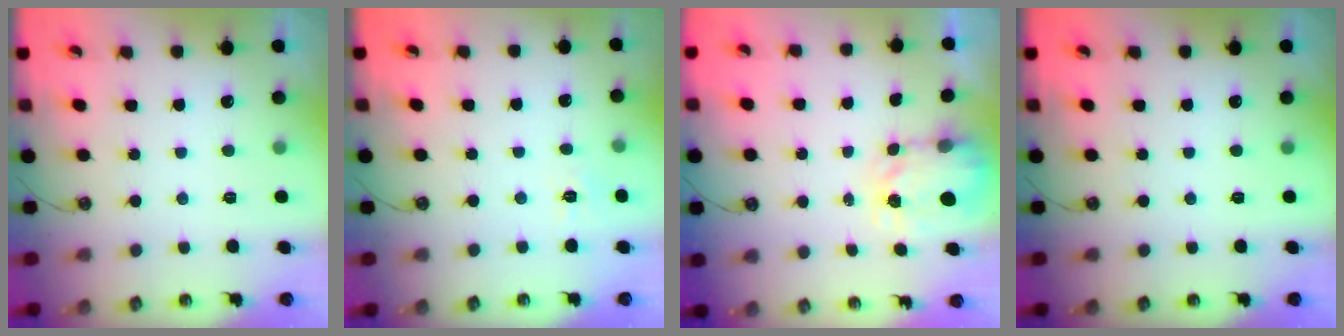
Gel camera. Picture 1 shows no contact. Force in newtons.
{"total": 2.7, "press": 2.7, "slide": 0.5}
{"total": 3.7, "press": 3.6, "slide": 0.5}
{"total": 0.0}